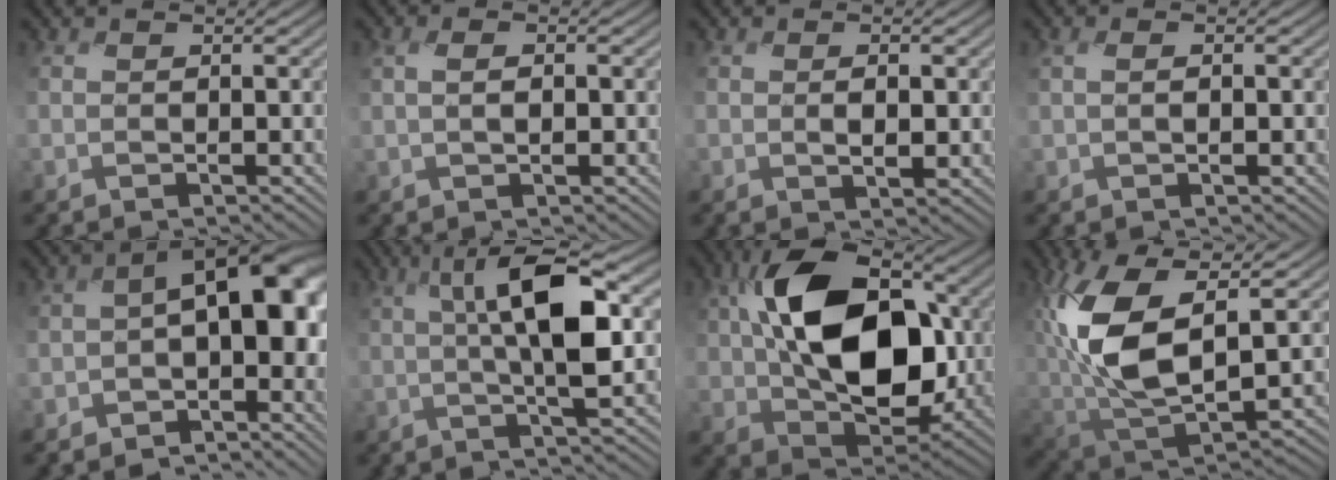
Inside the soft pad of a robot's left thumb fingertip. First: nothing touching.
{"total": 2.3, "force": [-0.1, 1.0, 2.1], "torque": [-0.048, 0.003, -0.002]}
{"total": 2.0, "force": [-0.1, 0.7, 1.8], "torque": [-0.035, -0.004, 0.000]}
{"total": 1.6, "force": [-0.1, 0.6, 1.5], "torque": [-0.032, 0.002, -0.002]}
{"total": 10.9, "force": [-2.3, 6.5, 8.5], "torque": [-0.109, -0.001, -0.050]}
{"total": 10.1, "force": [1.6, 2.4, 9.6], "torque": [-0.165, 0.011, 0.018]}
{"total": 16.1, "force": [1.5, 10.3, 12.3], "torque": [-0.231, 0.005, 0.026]}
{"total": 13.1, "force": [2.4, 6.5, 11.2], "torque": [-0.266, 0.000, 0.048]}